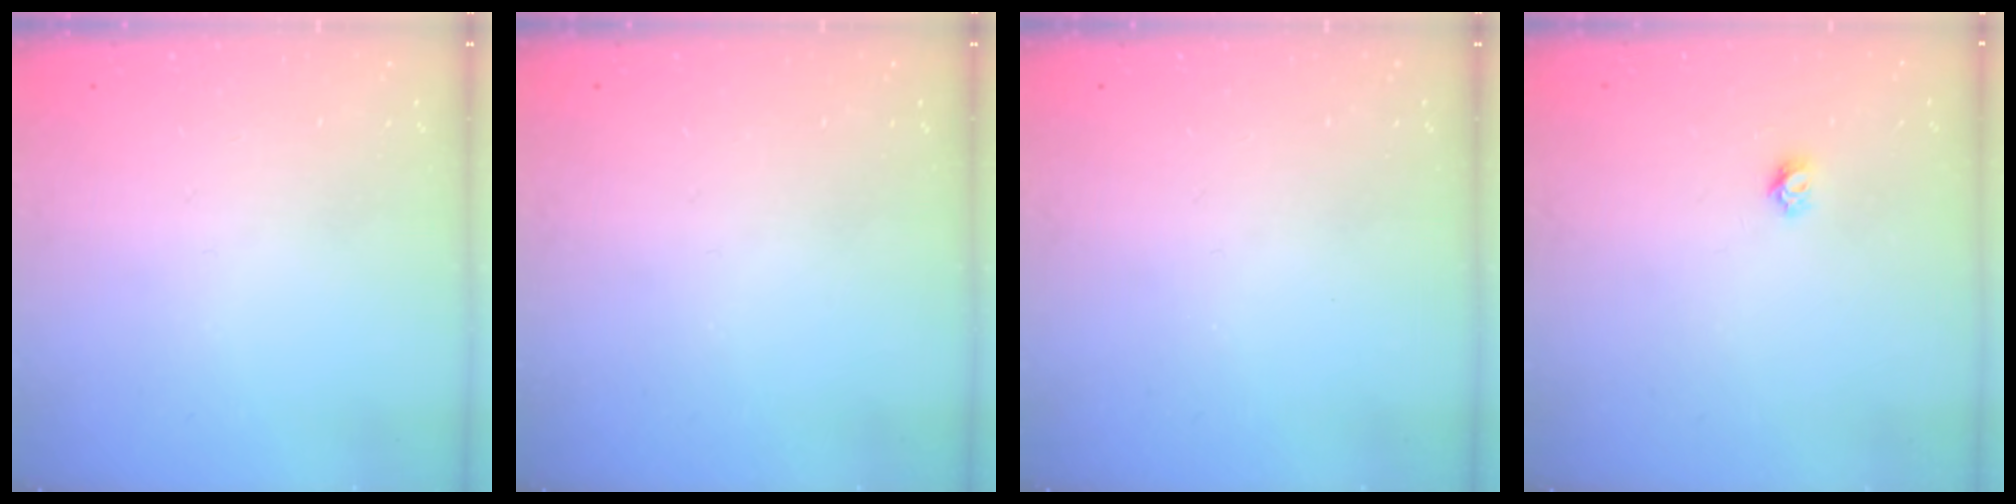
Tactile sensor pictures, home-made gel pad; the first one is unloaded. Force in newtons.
{"total": 0.0}
{"total": 0.0}
{"total": 3.7, "press": 3.7, "slide": 0.2}